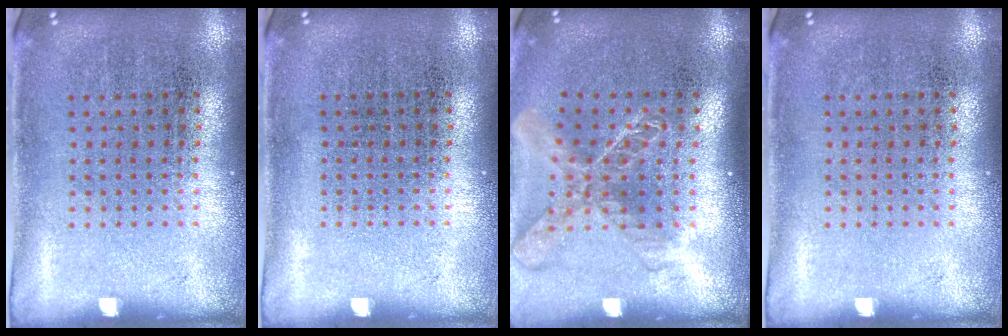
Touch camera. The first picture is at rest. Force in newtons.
{"total": 0.0}
{"total": 2.0, "press": 1.5, "slide": 1.3}
{"total": 0.0}